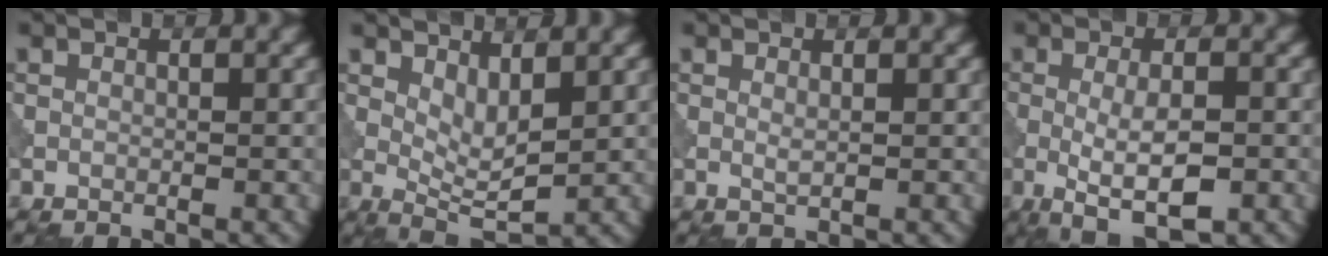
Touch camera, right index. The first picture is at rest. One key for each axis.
{"total": 3.5, "fx": 1.2, "fy": 1.4, "fz": 2.9, "tx": -0.055, "ty": -0.010, "tz": 0.026}
{"total": 0.7, "fx": 0.2, "fy": 0.2, "fz": 0.6, "tx": -0.013, "ty": -0.001, "tz": 0.004}
{"total": 5.5, "fx": -1.6, "fy": 1.7, "fz": 5.0, "tx": -0.093, "ty": -0.008, "tz": -0.027}